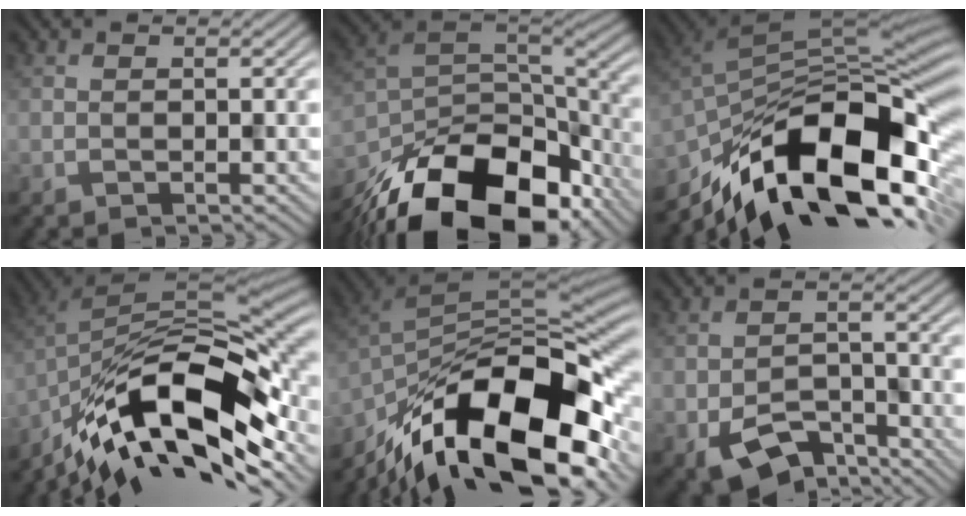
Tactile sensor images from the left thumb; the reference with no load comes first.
{"total": 19.0, "force": [-11.9, 9.2, 11.7], "torque": [-0.256, -0.056, -0.175]}
{"total": 16.6, "force": [-8.6, 7.4, 12.2], "torque": [-0.221, -0.017, -0.152]}
{"total": 16.4, "force": [-8.5, 6.6, 12.4], "torque": [-0.236, -0.010, -0.153]}
{"total": 17.2, "force": [-10.2, 7.0, 12.0], "torque": [-0.229, -0.009, -0.177]}
{"total": 6.7, "force": [-3.6, 3.7, 4.3], "torque": [-0.086, -0.014, -0.057]}